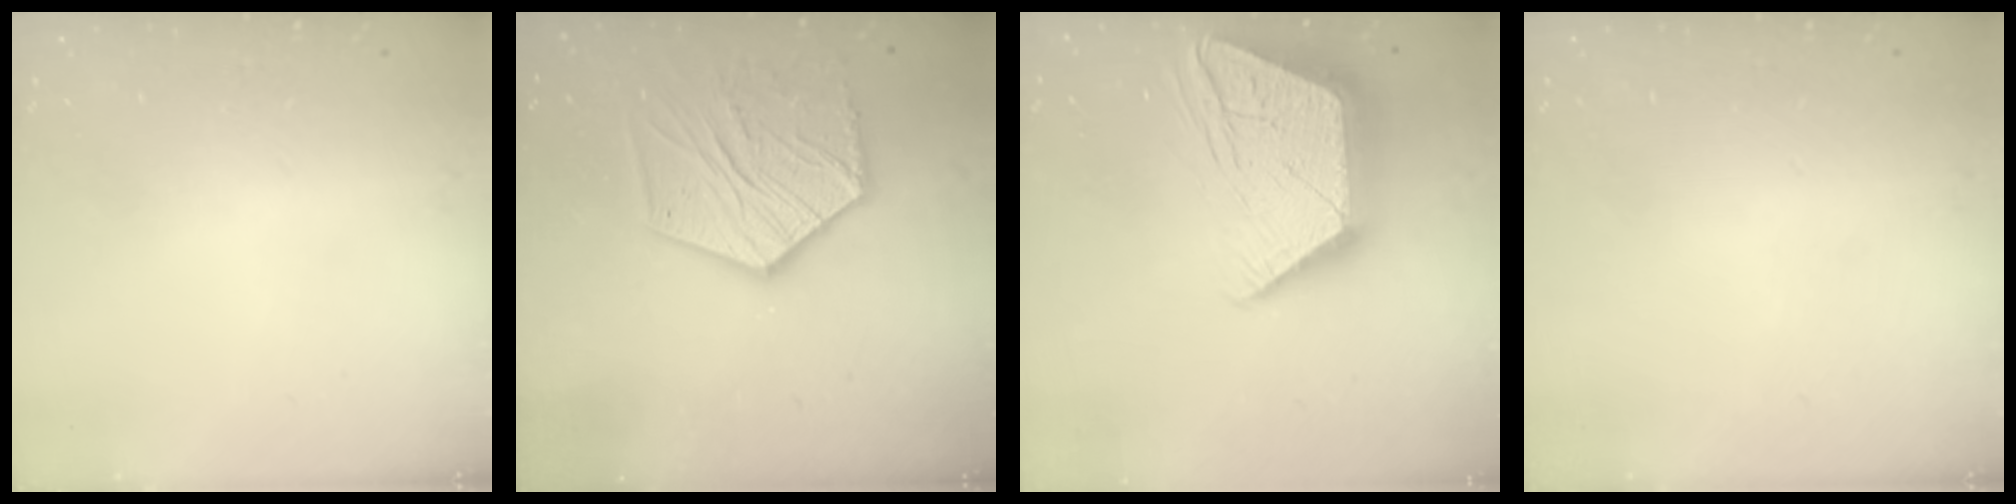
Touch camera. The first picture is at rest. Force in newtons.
{"total": 15.8, "press": 15.7, "slide": 1.2}
{"total": 19.9, "press": 19.9, "slide": 1.3}
{"total": 0.0}